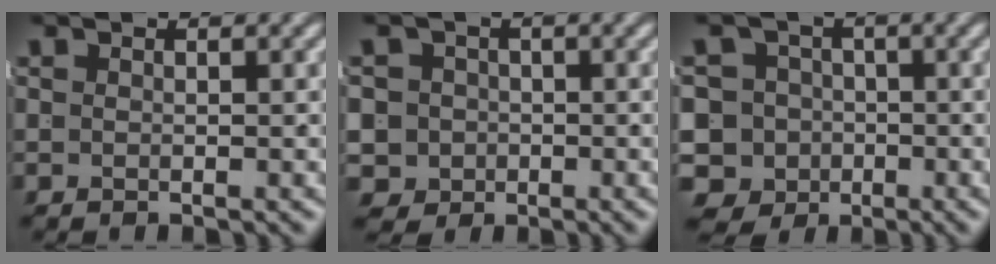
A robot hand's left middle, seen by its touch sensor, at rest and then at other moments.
{"total": 7.7, "force": [-2.1, 7.0, 2.5], "torque": [-0.070, -0.039, -0.028]}
{"total": 14.0, "force": [-4.8, 12.6, 3.7], "torque": [-0.108, -0.068, -0.078]}